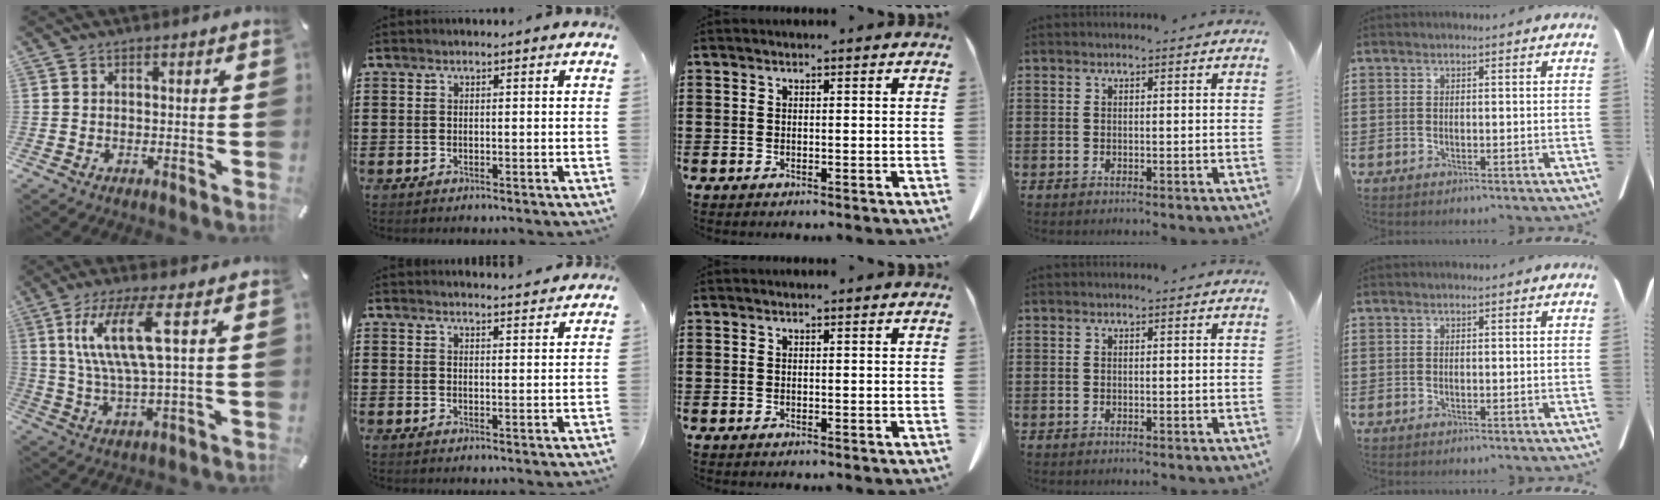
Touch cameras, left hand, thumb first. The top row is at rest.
{"thumb": {"total": 13.7, "force": [4.5, 2.8, 12.6], "torque": [-0.268, -0.002, 0.070]}, "index": {"total": 2.4, "force": [2.4, -0.2, 0.1], "torque": [-0.010, -0.008, 0.047]}}